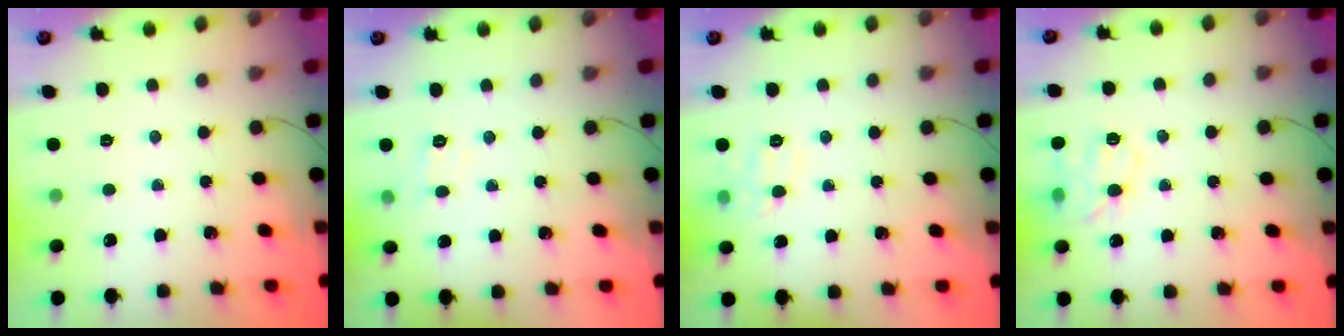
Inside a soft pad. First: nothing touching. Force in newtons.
{"total": 3.9, "press": 3.7, "slide": 1.3}
{"total": 7.5, "press": 7.5, "slide": 0.6}
{"total": 12.0, "press": 11.9, "slide": 1.4}